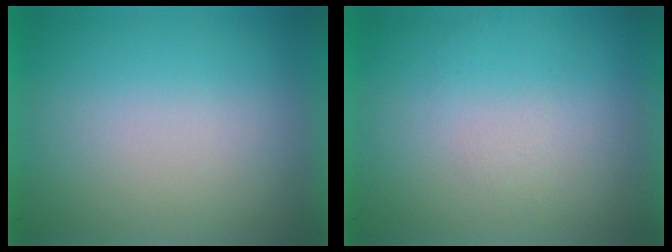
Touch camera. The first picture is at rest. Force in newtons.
{"total": 1.3}